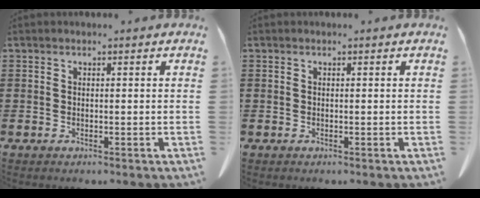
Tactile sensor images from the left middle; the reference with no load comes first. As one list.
[{"total": 0.0}]